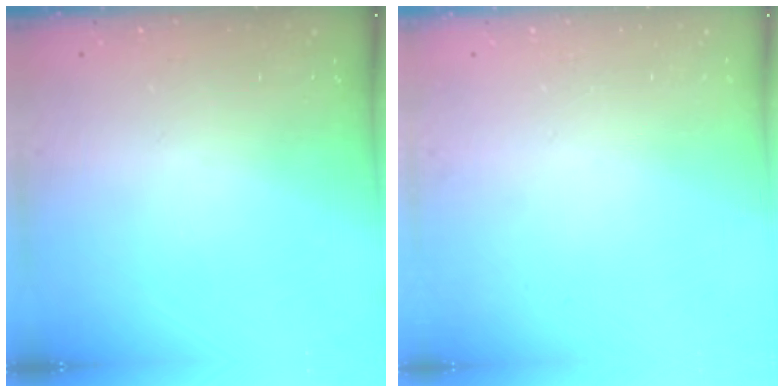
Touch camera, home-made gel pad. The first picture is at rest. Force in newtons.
{"total": 0.0}